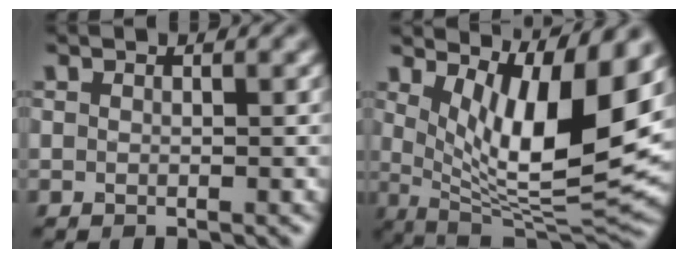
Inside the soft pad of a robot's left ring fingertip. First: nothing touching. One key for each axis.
{"total": 11.1, "fx": 3.9, "fy": 3.2, "fz": 9.9, "tx": -0.153, "ty": -0.015, "tz": 0.076}